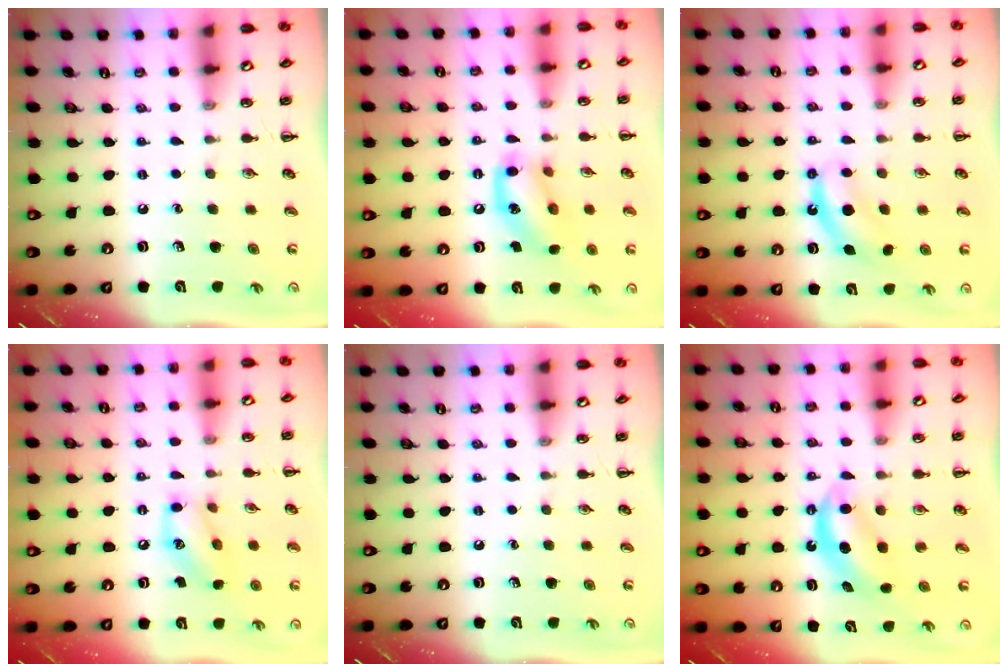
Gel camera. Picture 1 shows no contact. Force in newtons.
{"total": 13.9, "press": 13.7, "slide": 2.5}
{"total": 6.3, "press": 6.2, "slide": 1.2}
{"total": 11.1, "press": 11.0, "slide": 1.4}
{"total": 0.0}
{"total": 6.3, "press": 6.2, "slide": 1.0}